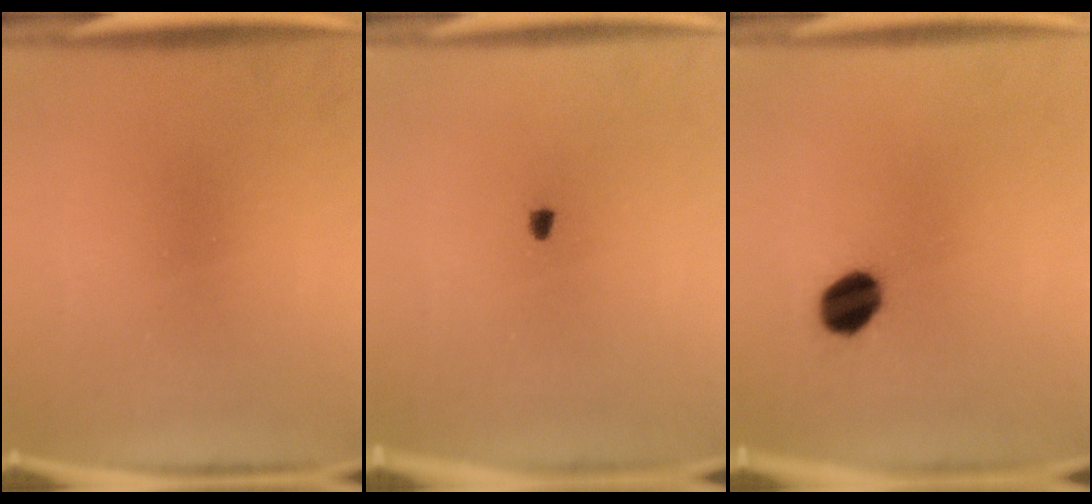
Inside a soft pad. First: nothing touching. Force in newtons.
{"total": 1.0}
{"total": 7.5}